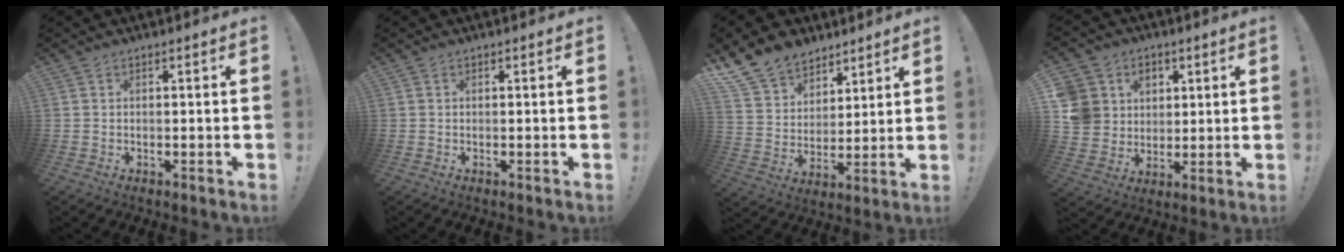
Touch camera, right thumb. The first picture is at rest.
{"total": 0.0}
{"total": 13.3, "force": [9.9, 8.4, 2.8], "torque": [-0.060, -0.072, 0.194]}
{"total": 11.0, "force": [2.8, 10.2, 2.9], "torque": [-0.050, -0.009, 0.066]}